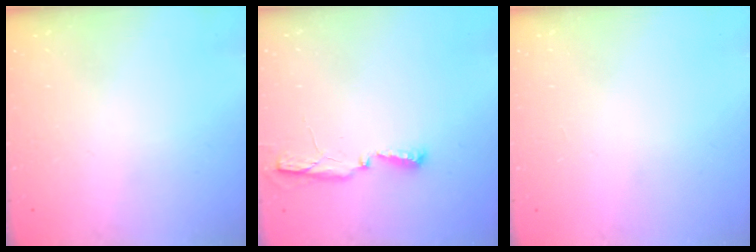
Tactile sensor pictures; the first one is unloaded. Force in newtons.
{"total": 5.0, "press": 4.9, "slide": 0.9}
{"total": 1.0, "press": 0.8, "slide": 0.6}